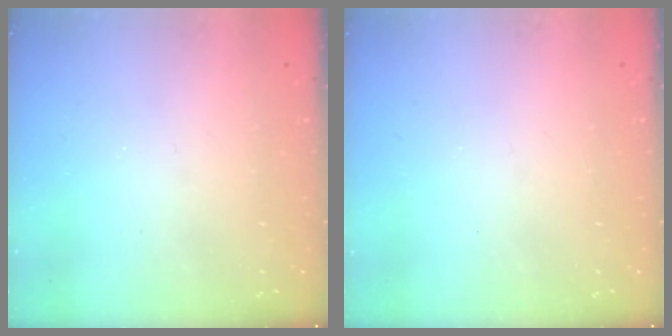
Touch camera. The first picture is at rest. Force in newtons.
{"total": 0.0}